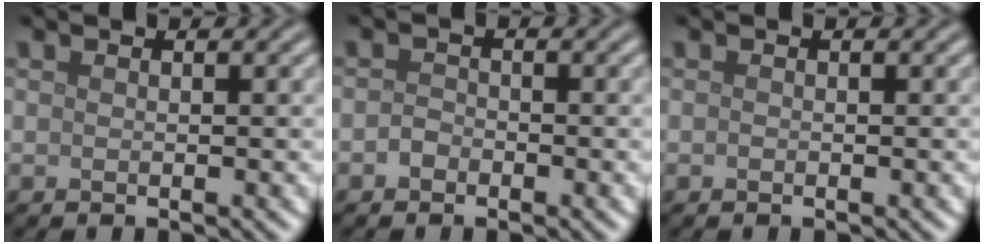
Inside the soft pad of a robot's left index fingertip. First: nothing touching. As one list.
[{"total": 1.2, "force": [-0.7, 0.9, 0.4], "torque": [-0.005, 0.001, -0.015]}, {"total": 0.0}]